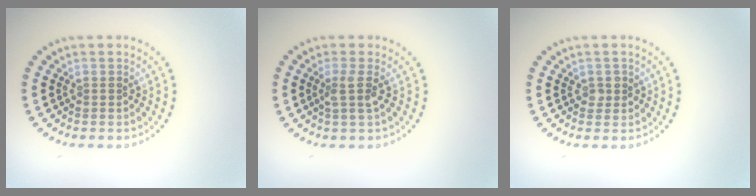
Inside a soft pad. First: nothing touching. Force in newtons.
{"total": 1.5, "press": 1.1, "slide": 1.0}
{"total": 1.0, "press": 1.0, "slide": 0.1}